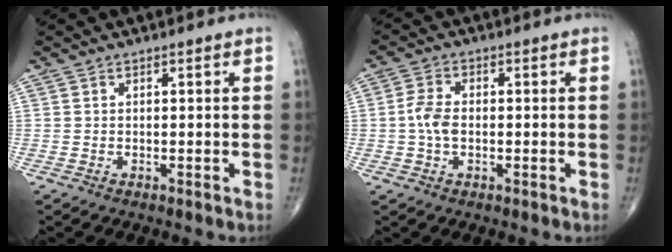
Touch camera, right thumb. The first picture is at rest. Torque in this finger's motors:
{"motor_torque": [0.90, 0.84, 0.41, 0.04, 0.00]}